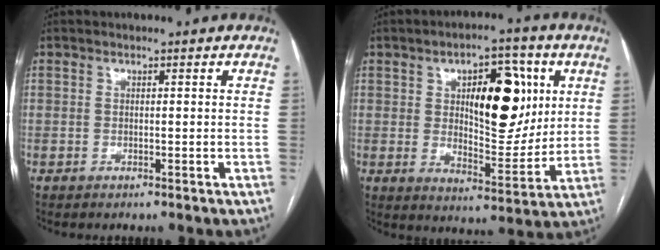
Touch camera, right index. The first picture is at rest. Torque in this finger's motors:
{"motor_torque": [0.59, 0.32, 0.32, 0.12]}